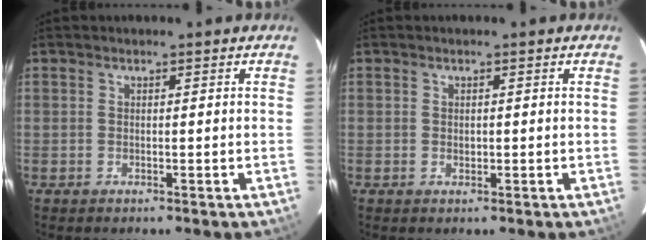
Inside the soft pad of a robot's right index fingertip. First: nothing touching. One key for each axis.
{"total": 0.8, "fx": 0.0, "fy": 0.7, "fz": 0.4, "tx": -0.003, "ty": 0.000, "tz": 0.002}